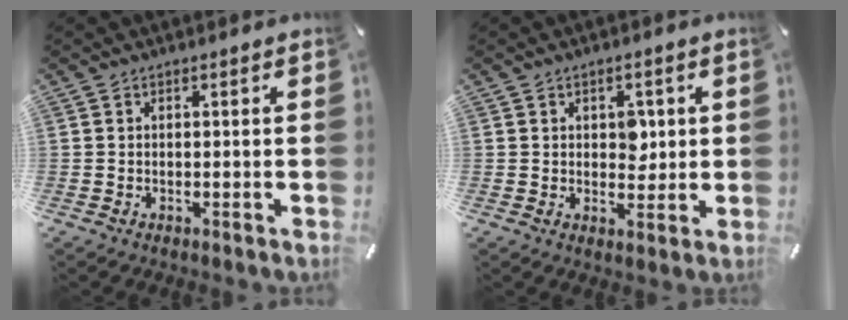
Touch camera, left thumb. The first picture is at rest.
{"total": 4.6, "force": [0.9, 3.4, 3.0], "torque": [-0.031, -0.005, 0.006]}